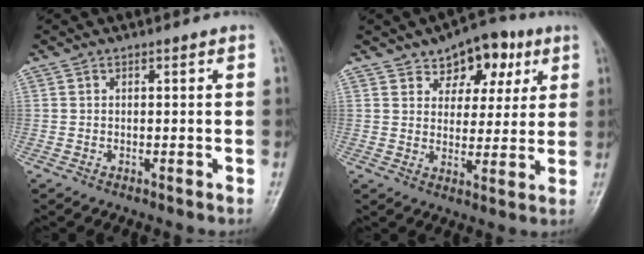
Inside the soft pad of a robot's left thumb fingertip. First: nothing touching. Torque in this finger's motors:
{"motor_torque": [0.03, 0.26, 0.13, -0.21, 0.11]}